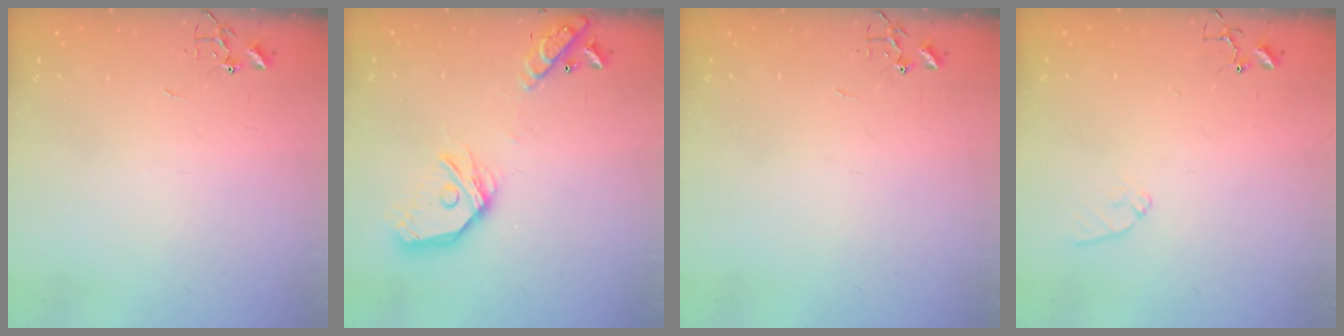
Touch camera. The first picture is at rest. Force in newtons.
{"total": 18.6, "press": 18.4, "slide": 2.5}
{"total": 0.0}
{"total": 6.4, "press": 6.4, "slide": 0.6}